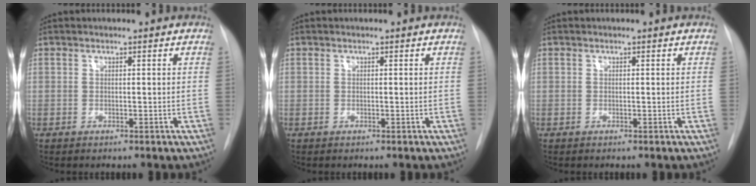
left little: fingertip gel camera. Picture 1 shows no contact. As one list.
[{"total": 0.0}, {"total": 0.0}]